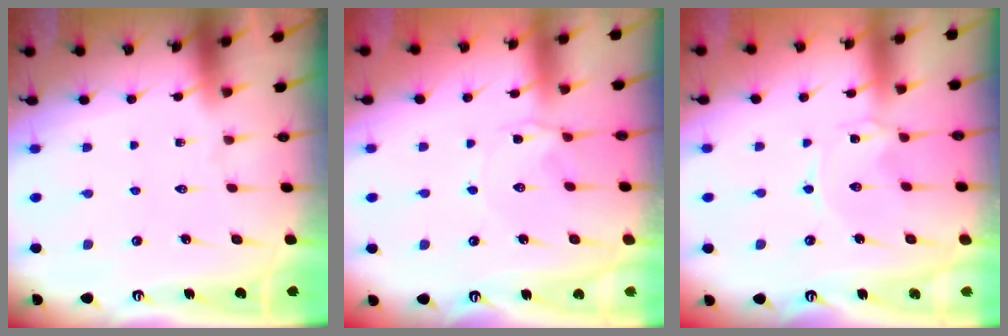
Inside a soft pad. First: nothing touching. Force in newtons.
{"total": 2.7, "press": 2.6, "slide": 0.4}
{"total": 0.0}